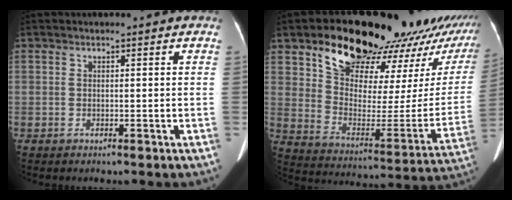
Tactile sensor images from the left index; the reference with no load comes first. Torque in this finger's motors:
{"motor_torque": [1.11, -1.03, 0.84, 0.19]}